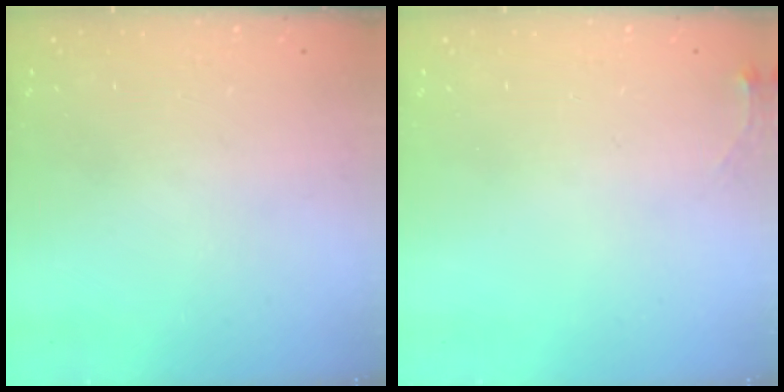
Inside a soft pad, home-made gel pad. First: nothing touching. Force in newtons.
{"total": 4.0, "press": 3.9, "slide": 0.6}